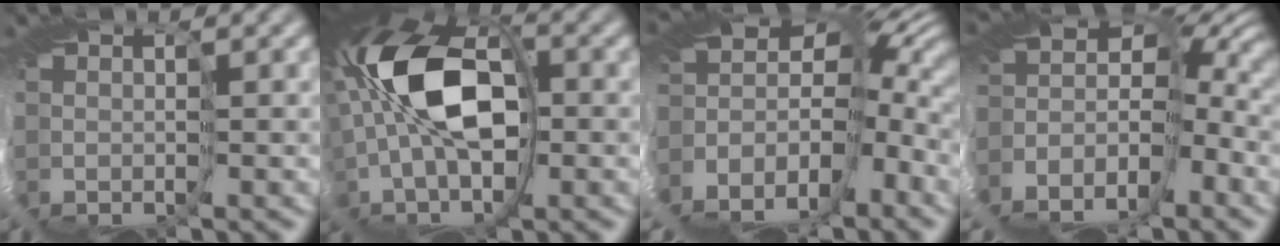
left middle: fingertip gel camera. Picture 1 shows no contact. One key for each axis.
{"total": 13.0, "fx": -0.2, "fy": 7.6, "fz": 10.5, "tx": -0.202, "ty": 0.005, "tz": -0.030}
{"total": 11.2, "fx": -6.1, "fy": 6.0, "fz": 7.3, "tx": -0.115, "ty": -0.016, "tz": -0.072}
{"total": 10.2, "fx": -5.5, "fy": 6.2, "fz": 5.8, "tx": -0.103, "ty": -0.023, "tz": -0.061}